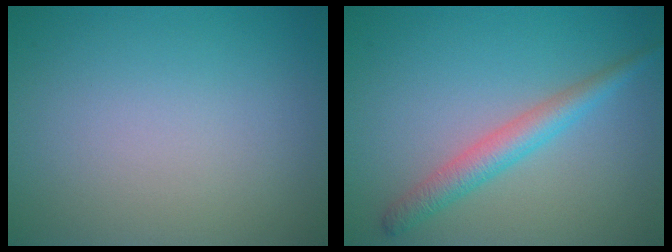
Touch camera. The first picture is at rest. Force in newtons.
{"total": 3.0, "press": 3.0, "slide": 0.1}